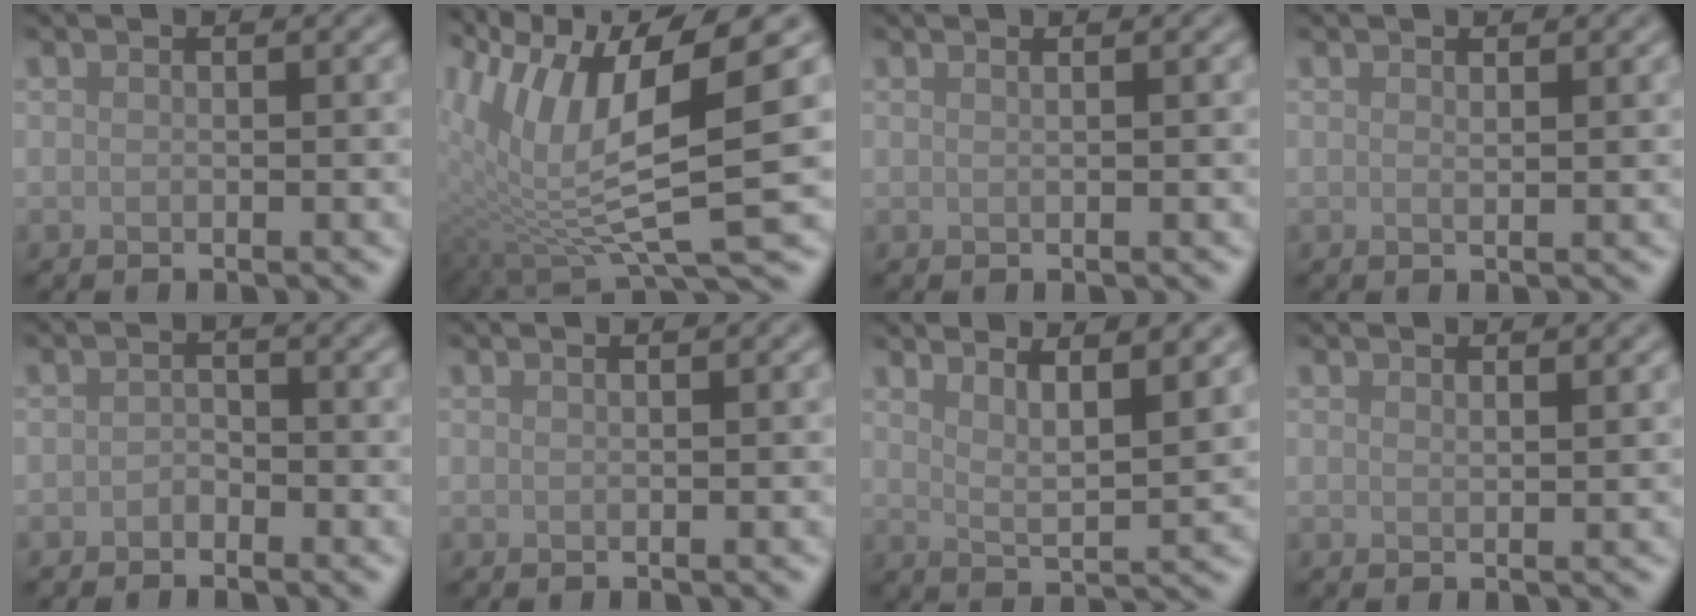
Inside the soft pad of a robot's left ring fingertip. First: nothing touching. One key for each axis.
{"total": 11.0, "fx": 2.9, "fy": 2.9, "fz": 10.2, "tx": -0.202, "ty": -0.006, "tz": 0.056}
{"total": 0.9, "fx": 0.6, "fy": 0.4, "fz": 0.6, "tx": -0.002, "ty": -0.002, "tz": 0.000}
{"total": 0.5, "fx": 0.4, "fy": 0.0, "fz": 0.3, "tx": -0.004, "ty": -0.003, "tz": 0.008}
{"total": 1.0, "fx": -0.7, "fy": 0.7, "fz": 0.4, "tx": -0.007, "ty": 0.001, "tz": -0.014}
{"total": 0.7, "fx": 0.5, "fy": 0.2, "fz": 0.4, "tx": -0.001, "ty": 0.000, "tz": 0.002}
{"total": 5.4, "fx": 3.6, "fy": 1.3, "fz": 3.8, "tx": -0.054, "ty": 0.002, "tz": 0.057}
{"total": 1.0, "fx": 0.9, "fy": 0.2, "fz": 0.4, "tx": -0.001, "ty": 0.000, "tz": 0.013}